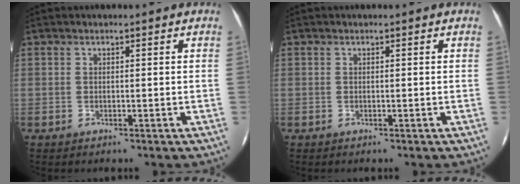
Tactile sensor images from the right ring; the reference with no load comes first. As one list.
[{"total": 0.0}]